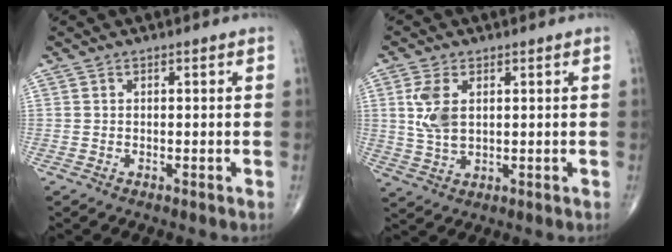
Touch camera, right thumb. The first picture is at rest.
{"total": 6.6, "force": [1.7, 3.6, 5.3], "torque": [-0.113, -0.004, 0.039]}